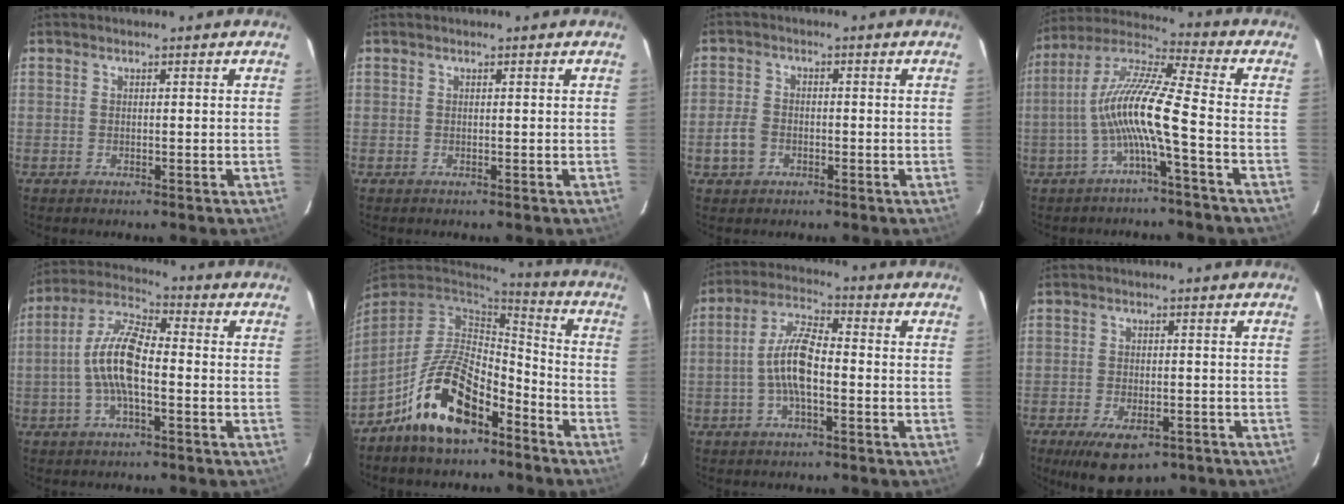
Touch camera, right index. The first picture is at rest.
{"total": 0.0}
{"total": 4.4, "force": [-1.8, 3.5, 1.9], "torque": [-0.050, 0.009, -0.030]}
{"total": 11.8, "force": [-3.6, 0.1, 11.3], "torque": [-0.227, 0.014, -0.070]}
{"total": 10.6, "force": [-2.0, 3.5, 9.7], "torque": [-0.208, 0.012, -0.042]}
{"total": 16.3, "force": [-9.7, 7.4, 10.8], "torque": [-0.213, 0.010, -0.171]}
{"total": 8.7, "force": [-2.0, 2.8, 8.0], "torque": [-0.165, 0.012, -0.039]}
{"total": 10.0, "force": [-6.3, 4.5, 6.3], "torque": [-0.127, -0.022, -0.093]}